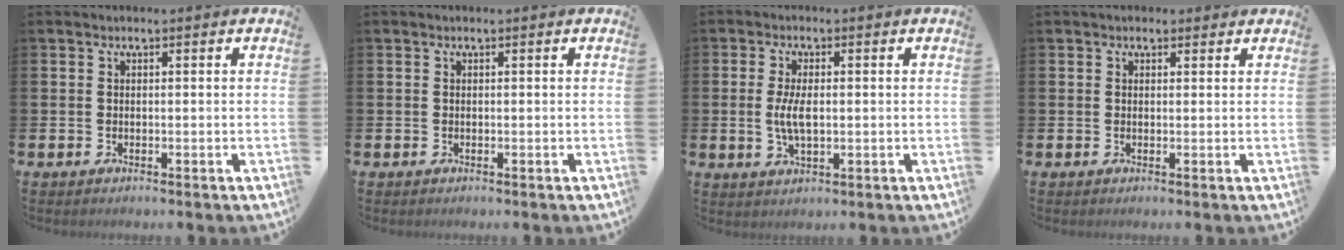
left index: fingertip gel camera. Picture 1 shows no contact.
{"total": 0.0}
{"total": 4.7, "force": [0.1, 1.9, 4.2], "torque": [-0.087, 0.002, -0.002]}
{"total": 1.3, "force": [1.0, 0.8, 0.3], "torque": [0.005, 0.005, 0.016]}